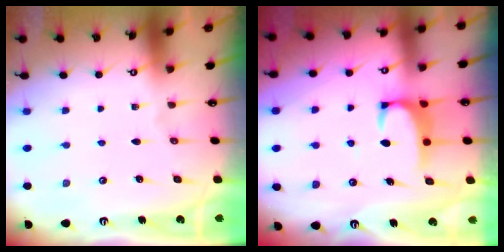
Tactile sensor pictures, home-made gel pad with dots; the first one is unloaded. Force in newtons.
{"total": 1.9, "press": 1.9, "slide": 0.3}